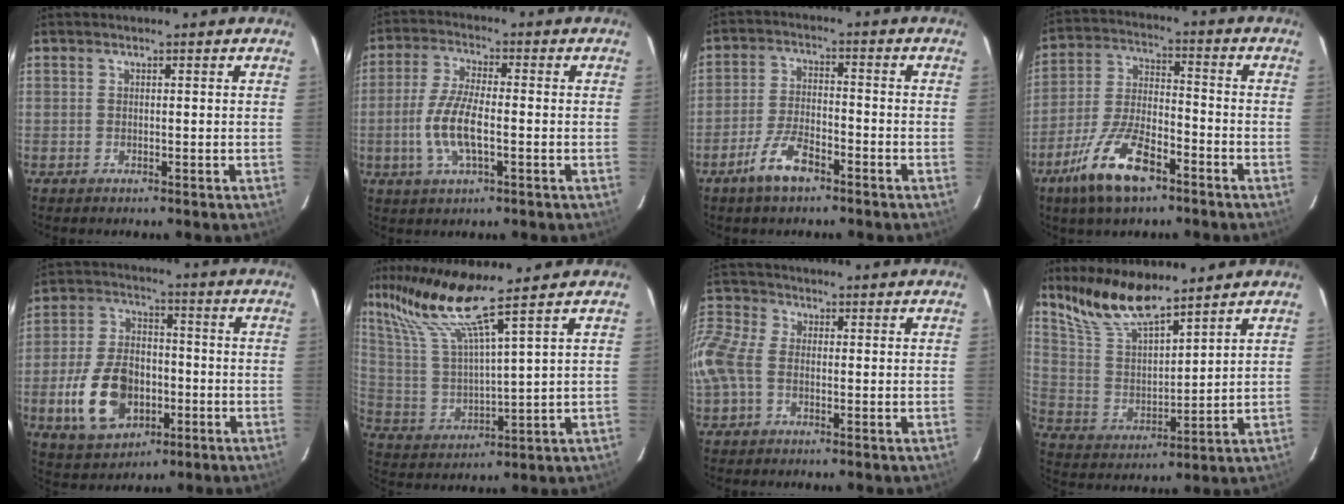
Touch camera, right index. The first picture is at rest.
{"total": 8.6, "force": [-2.1, 2.7, 7.9], "torque": [-0.167, -0.001, -0.044]}
{"total": 7.3, "force": [-4.9, 2.5, 4.7], "torque": [-0.106, 0.001, -0.091]}
{"total": 13.5, "force": [-8.5, 4.8, 9.4], "torque": [-0.202, -0.009, -0.157]}
{"total": 14.6, "force": [-4.6, 9.4, 10.1], "torque": [-0.224, 0.004, -0.066]}
{"total": 13.3, "force": [10.2, -1.0, 8.5], "torque": [-0.158, 0.002, 0.209]}
{"total": 10.1, "force": [-2.7, 7.2, 6.6], "torque": [-0.167, 0.008, -0.069]}
{"total": 12.3, "force": [10.3, 2.7, 6.3], "torque": [-0.124, 0.006, 0.208]}